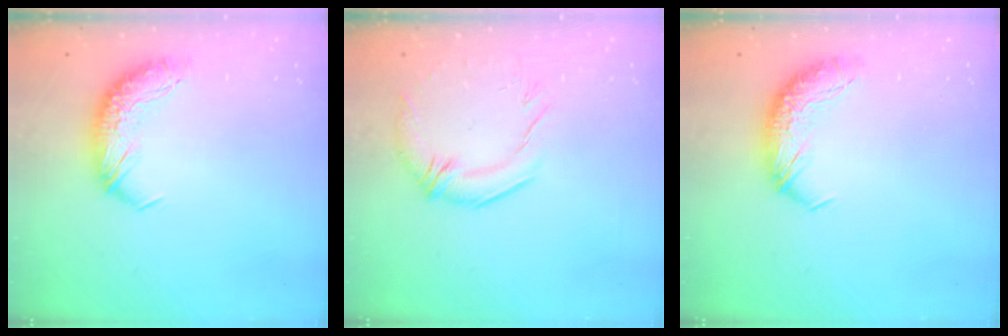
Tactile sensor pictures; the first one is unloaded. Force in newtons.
{"total": 3.0, "press": 1.4, "slide": 2.6}
{"total": 0.0}